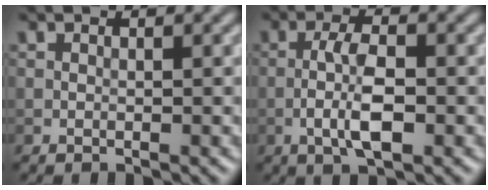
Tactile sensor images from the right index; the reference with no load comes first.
{"total": 4.1, "force": [-1.2, 1.2, 3.7], "torque": [-0.075, 0.002, -0.025]}